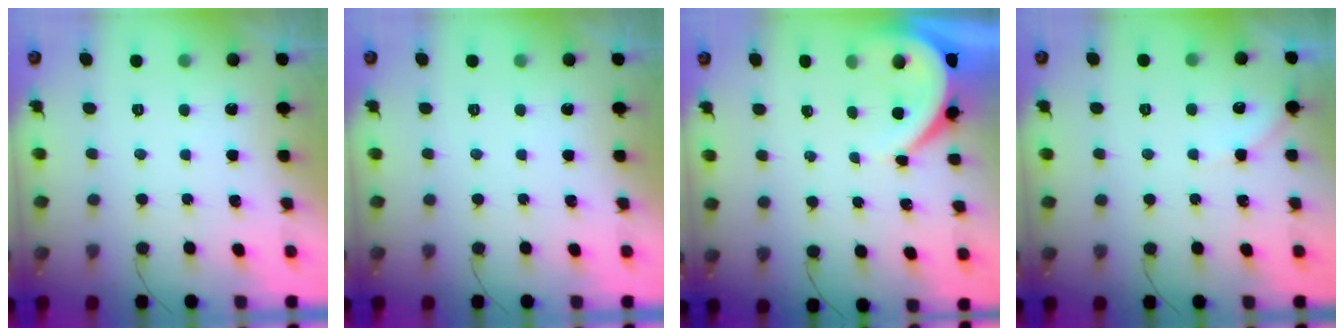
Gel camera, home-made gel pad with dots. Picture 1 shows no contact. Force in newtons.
{"total": 0.0}
{"total": 5.1, "press": 5.0, "slide": 0.6}
{"total": 2.4, "press": 2.4, "slide": 0.4}